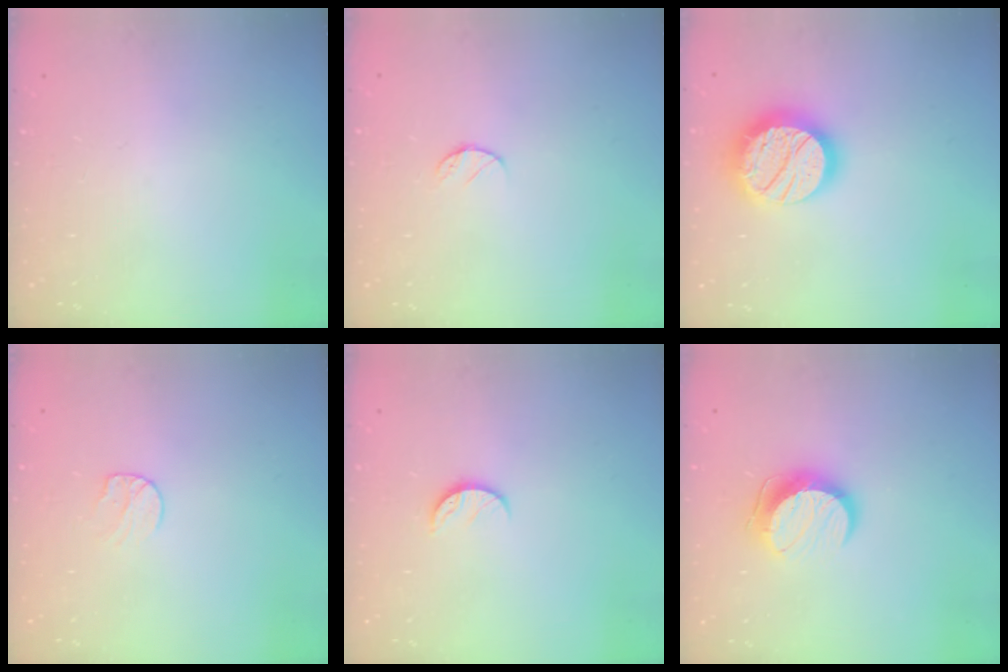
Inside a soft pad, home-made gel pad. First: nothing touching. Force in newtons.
{"total": 5.1, "press": 5.1, "slide": 0.5}
{"total": 18.8, "press": 18.7, "slide": 1.4}
{"total": 6.4, "press": 6.4, "slide": 0.6}
{"total": 5.7, "press": 5.7, "slide": 0.6}
{"total": 10.1, "press": 10.1, "slide": 0.6}